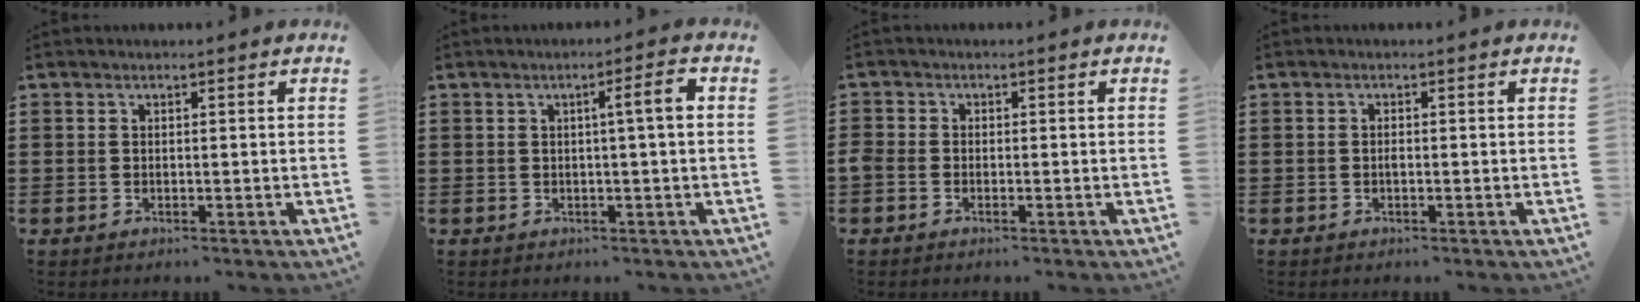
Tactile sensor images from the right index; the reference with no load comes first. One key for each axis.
{"total": 3.6, "fx": 0.4, "fy": 0.1, "fz": 3.6, "tx": -0.058, "ty": -0.002, "tz": 0.000}
{"total": 1.1, "fx": -0.8, "fy": 0.7, "fz": 0.3, "tx": -0.007, "ty": 0.002, "tz": -0.015}
{"total": 0.7, "fx": -0.2, "fy": 0.2, "fz": 0.6, "tx": -0.015, "ty": -0.004, "tz": -0.003}